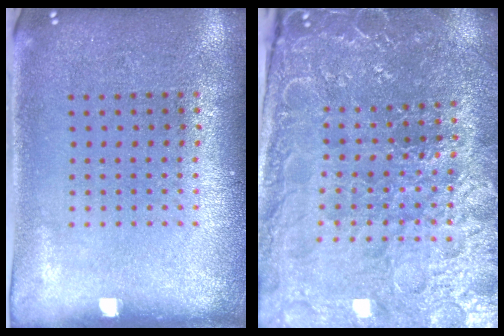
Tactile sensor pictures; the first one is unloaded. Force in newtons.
{"total": 4.2, "press": 4.1, "slide": 0.9}